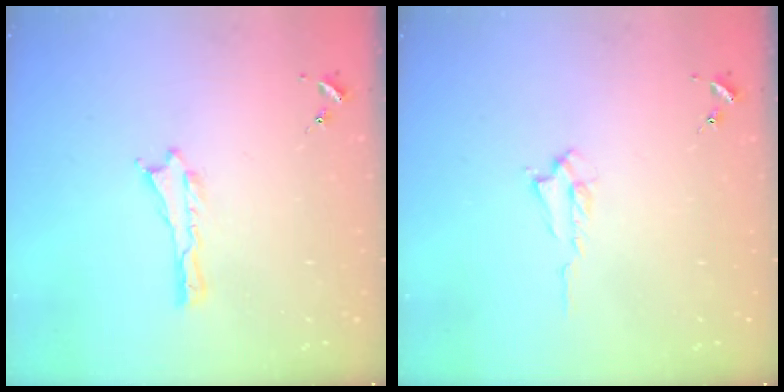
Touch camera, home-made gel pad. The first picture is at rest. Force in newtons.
{"total": 1.3, "press": 1.3, "slide": 0.3}